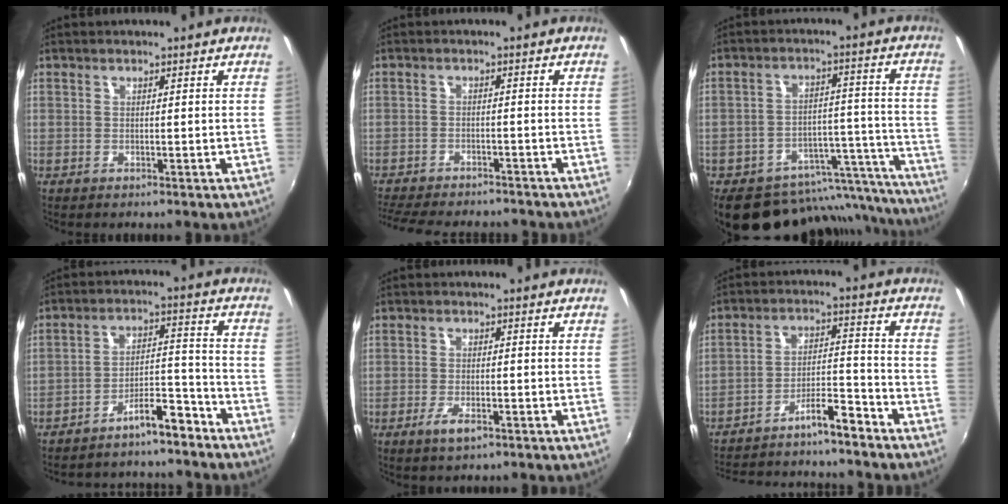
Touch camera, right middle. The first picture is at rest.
{"total": 12.9, "force": [-11.3, 3.5, 5.1], "torque": [-0.123, -0.017, -0.170]}
{"total": 21.1, "force": [-17.8, 9.4, 6.4], "torque": [-0.104, 0.051, -0.221]}
{"total": 10.3, "force": [-9.1, 3.0, 3.7], "torque": [-0.069, 0.047, -0.124]}
{"total": 3.6, "force": [-2.1, 1.2, 2.7], "torque": [-0.060, -0.006, -0.038]}
{"total": 11.6, "force": [-10.6, 1.1, 4.5], "torque": [-0.091, 0.037, -0.170]}